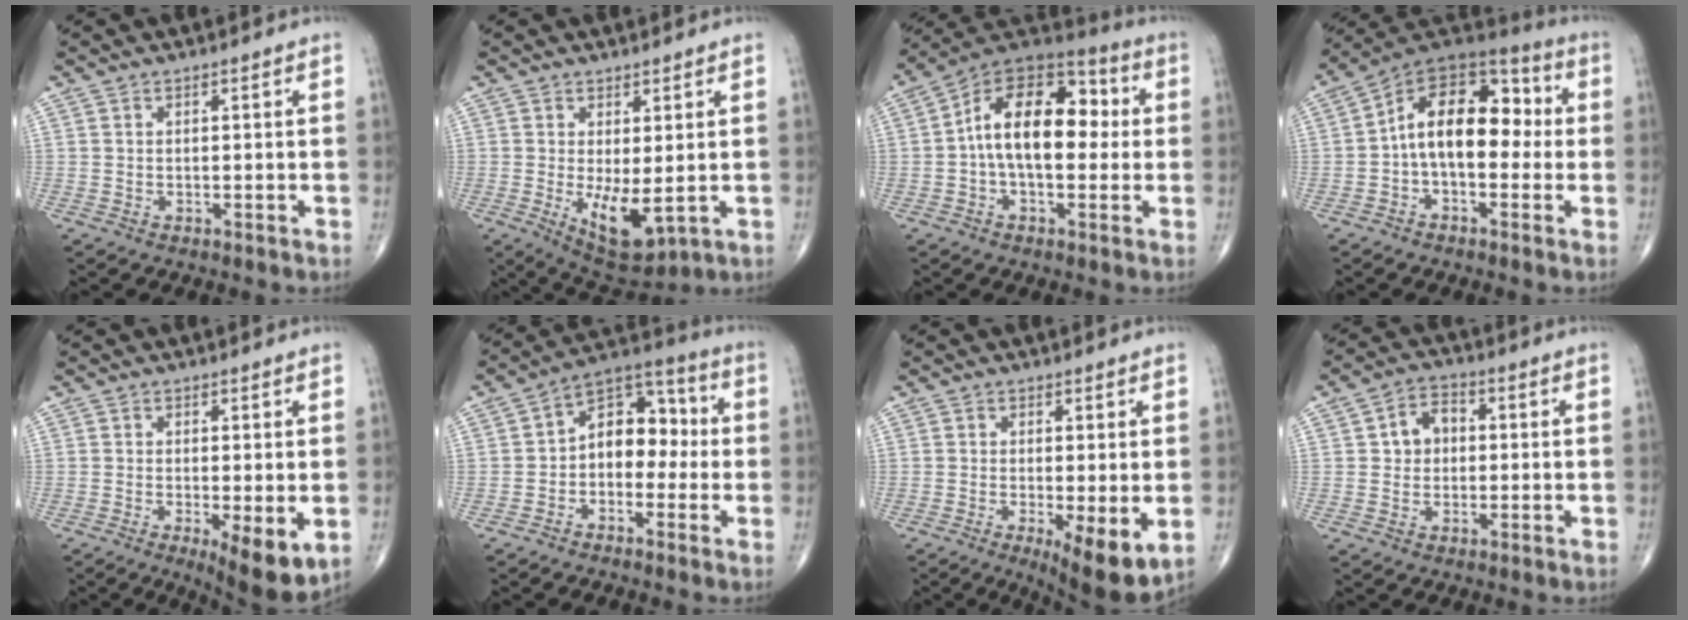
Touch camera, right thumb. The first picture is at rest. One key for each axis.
{"total": 8.2, "fx": -1.0, "fy": 3.3, "fz": 7.4, "tx": -0.112, "ty": -0.021, "tz": 0.000}
{"total": 17.2, "fx": 0.8, "fy": 9.9, "fz": 14.1, "tx": -0.198, "ty": 0.044, "tz": 0.001}
{"total": 15.9, "fx": -0.2, "fy": 9.5, "fz": 12.7, "tx": -0.163, "ty": 0.051, "tz": -0.019}
{"total": 8.3, "fx": -2.2, "fy": 2.5, "fz": 7.6, "tx": -0.110, "ty": -0.022, "tz": -0.032}
{"total": 10.6, "fx": -1.0, "fy": 7.4, "fz": 7.6, "tx": -0.075, "ty": 0.046, "tz": -0.038}
{"total": 9.0, "fx": -2.2, "fy": 2.6, "fz": 8.3, "tx": -0.123, "ty": -0.024, "tz": -0.031}
{"total": 5.6, "fx": 0.5, "fy": 4.5, "fz": 3.3, "tx": -0.033, "ty": 0.015, "tz": 0.002}